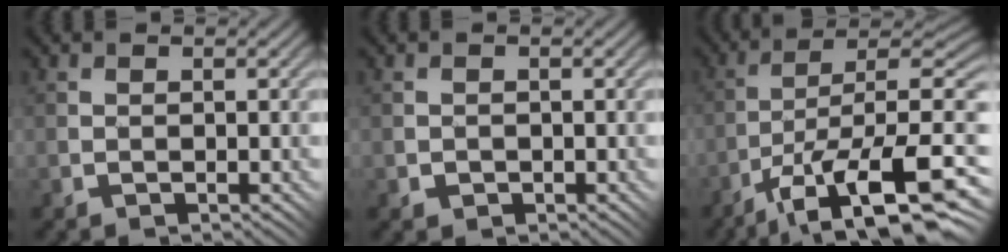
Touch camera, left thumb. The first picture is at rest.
{"total": 0.8, "force": [-0.3, 0.7, 0.1], "torque": [0.000, 0.001, -0.005]}
{"total": 14.9, "force": [-7.6, 3.8, 12.3], "torque": [-0.192, 0.007, -0.134]}